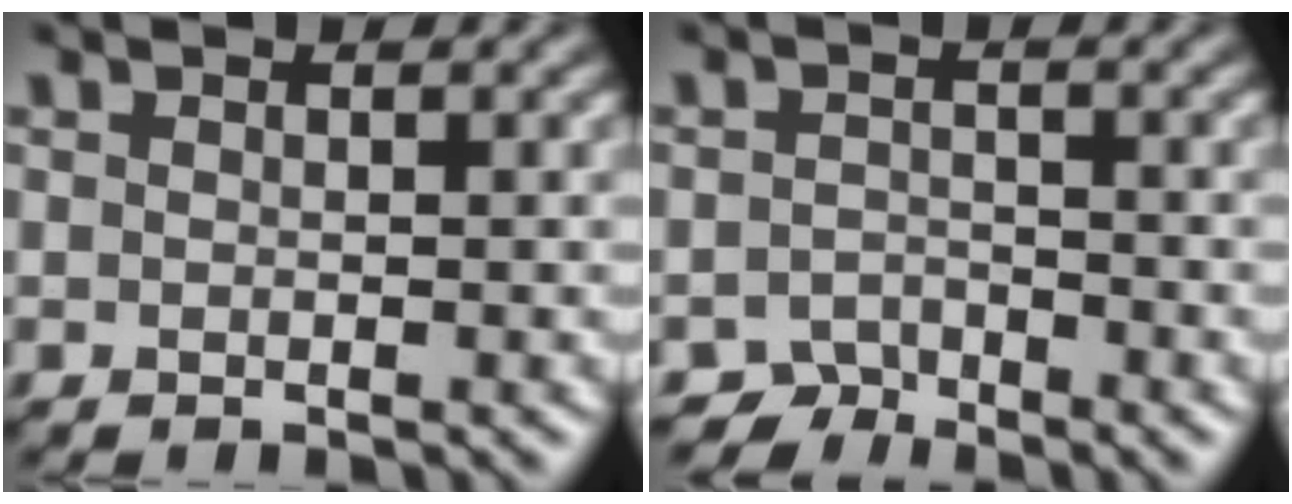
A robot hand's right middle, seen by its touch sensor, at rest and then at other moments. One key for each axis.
{"total": 2.0, "fx": -1.8, "fy": 0.6, "fz": -0.3, "tx": 0.011, "ty": 0.007, "tz": -0.038}